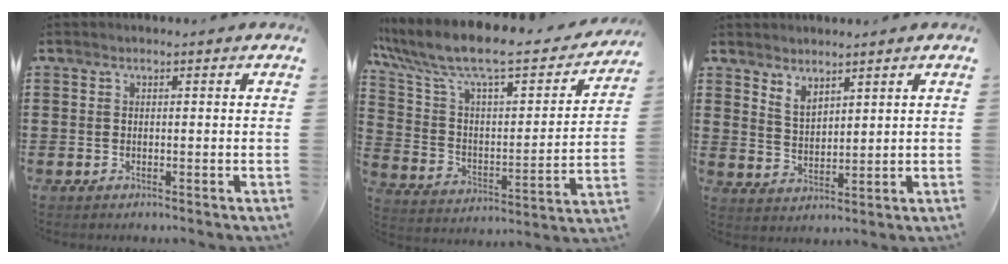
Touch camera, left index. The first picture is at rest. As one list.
[{"total": 10.0, "force": [8.0, 2.0, 5.7], "torque": [-0.147, -0.058, 0.132]}, {"total": 3.3, "force": [3.0, 1.1, 0.9], "torque": [-0.024, -0.004, 0.056]}]